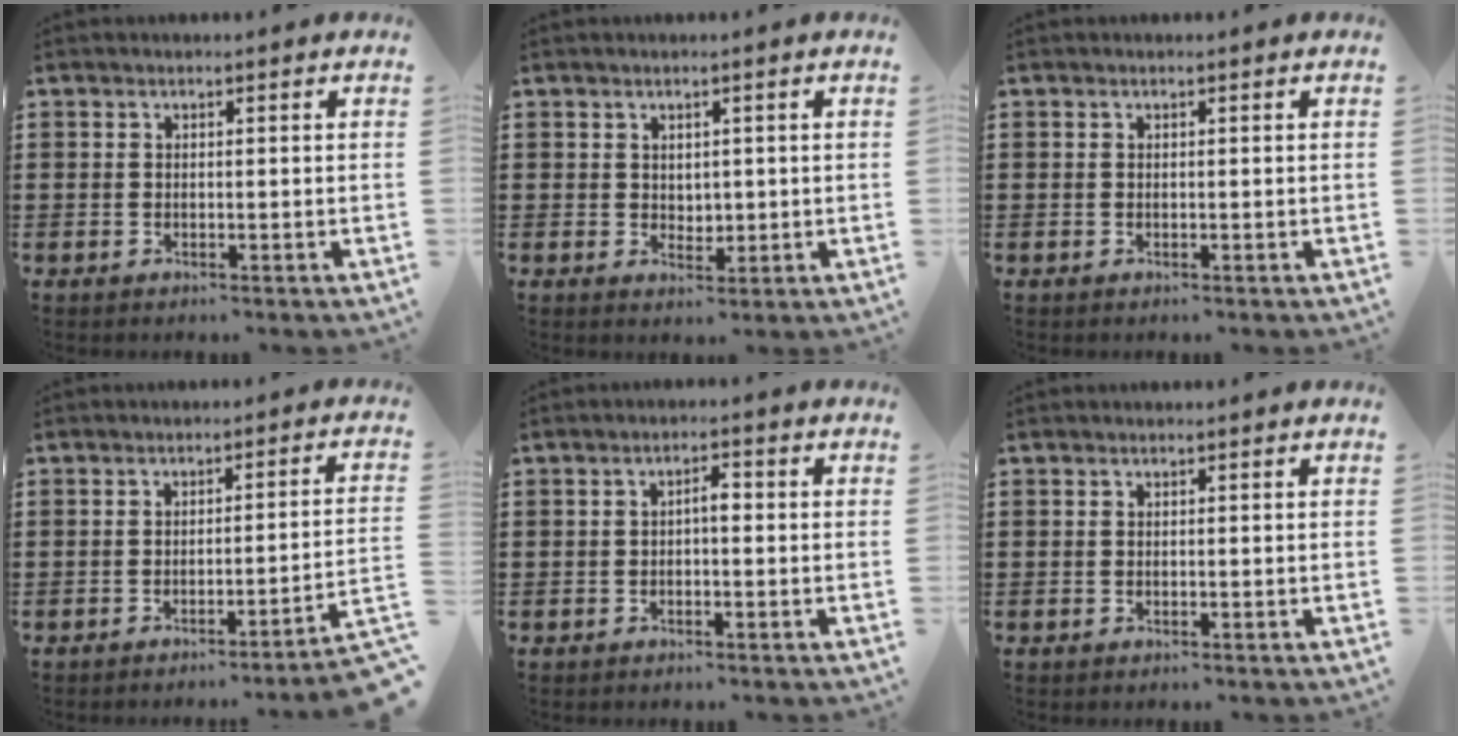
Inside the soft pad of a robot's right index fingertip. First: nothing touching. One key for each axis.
{"total": 1.9, "fx": 1.1, "fy": 1.5, "fz": 0.3, "tx": -0.003, "ty": 0.006, "tz": 0.017}
{"total": 0.0}
{"total": 3.3, "fx": -2.4, "fy": -0.6, "fz": 2.1, "tx": -0.039, "ty": -0.013, "tz": -0.049}
{"total": 2.0, "fx": -0.3, "fy": 0.6, "fz": 1.9, "tx": -0.036, "ty": 0.004, "tz": -0.009}
{"total": 0.0}